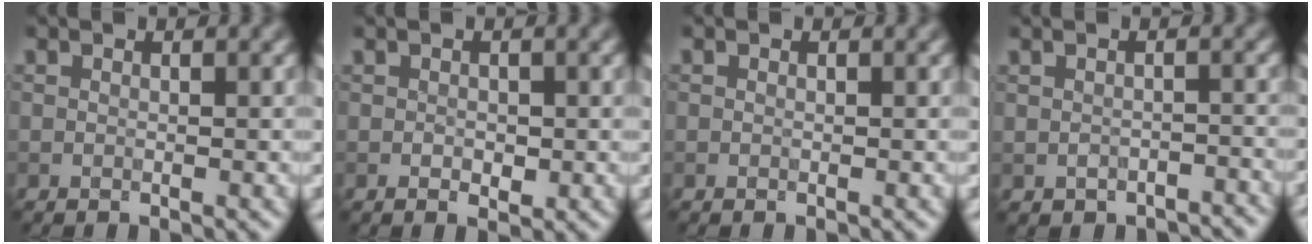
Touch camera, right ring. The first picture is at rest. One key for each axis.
{"total": 0.9, "fx": -0.3, "fy": 0.7, "fz": 0.5, "tx": -0.009, "ty": 0.000, "tz": 0.000}
{"total": 0.0}
{"total": 2.2, "fx": -2.0, "fy": 0.9, "fz": 0.4, "tx": -0.003, "ty": -0.005, "tz": -0.020}